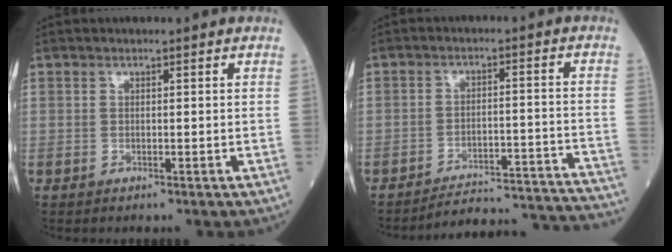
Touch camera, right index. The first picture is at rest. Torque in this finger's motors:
{"motor_torque": [-1.14, -0.99, -1.06, -0.21]}